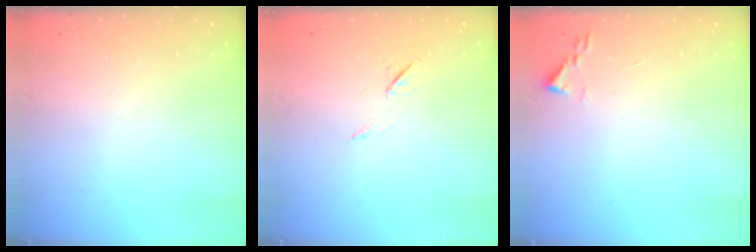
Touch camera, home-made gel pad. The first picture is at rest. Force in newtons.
{"total": 5.5, "press": 5.3, "slide": 1.5}
{"total": 1.9, "press": 1.8, "slide": 0.3}